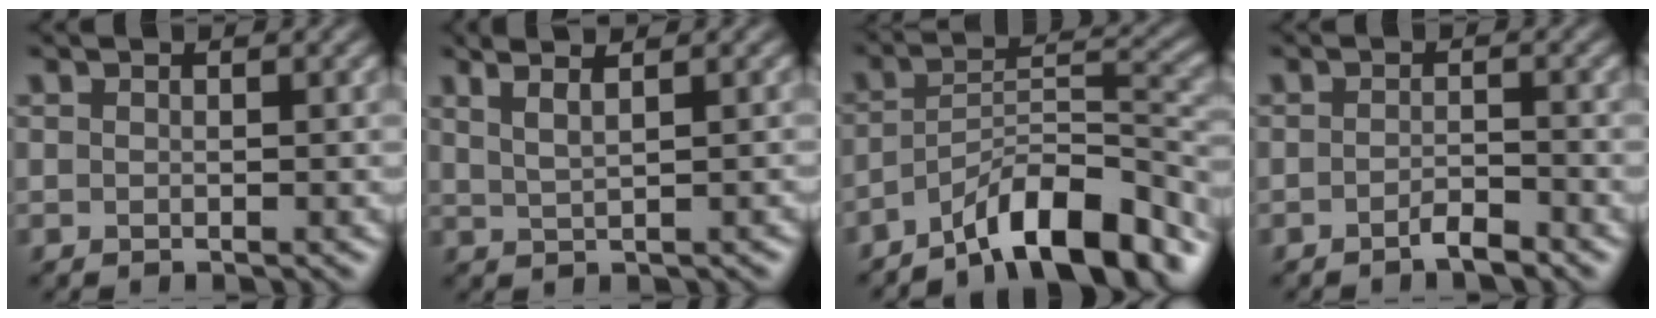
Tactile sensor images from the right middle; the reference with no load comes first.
{"total": 3.2, "force": [2.2, 1.1, 2.2], "torque": [-0.019, 0.009, 0.023]}
{"total": 9.6, "force": [-6.9, 2.5, 6.2], "torque": [-0.088, 0.011, -0.125]}
{"total": 1.8, "force": [-1.3, 0.3, 1.1], "torque": [-0.020, 0.002, -0.025]}